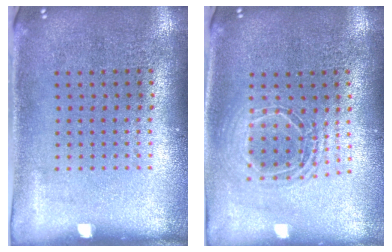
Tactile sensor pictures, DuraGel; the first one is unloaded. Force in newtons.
{"total": 1.7, "press": 1.4, "slide": 0.9}